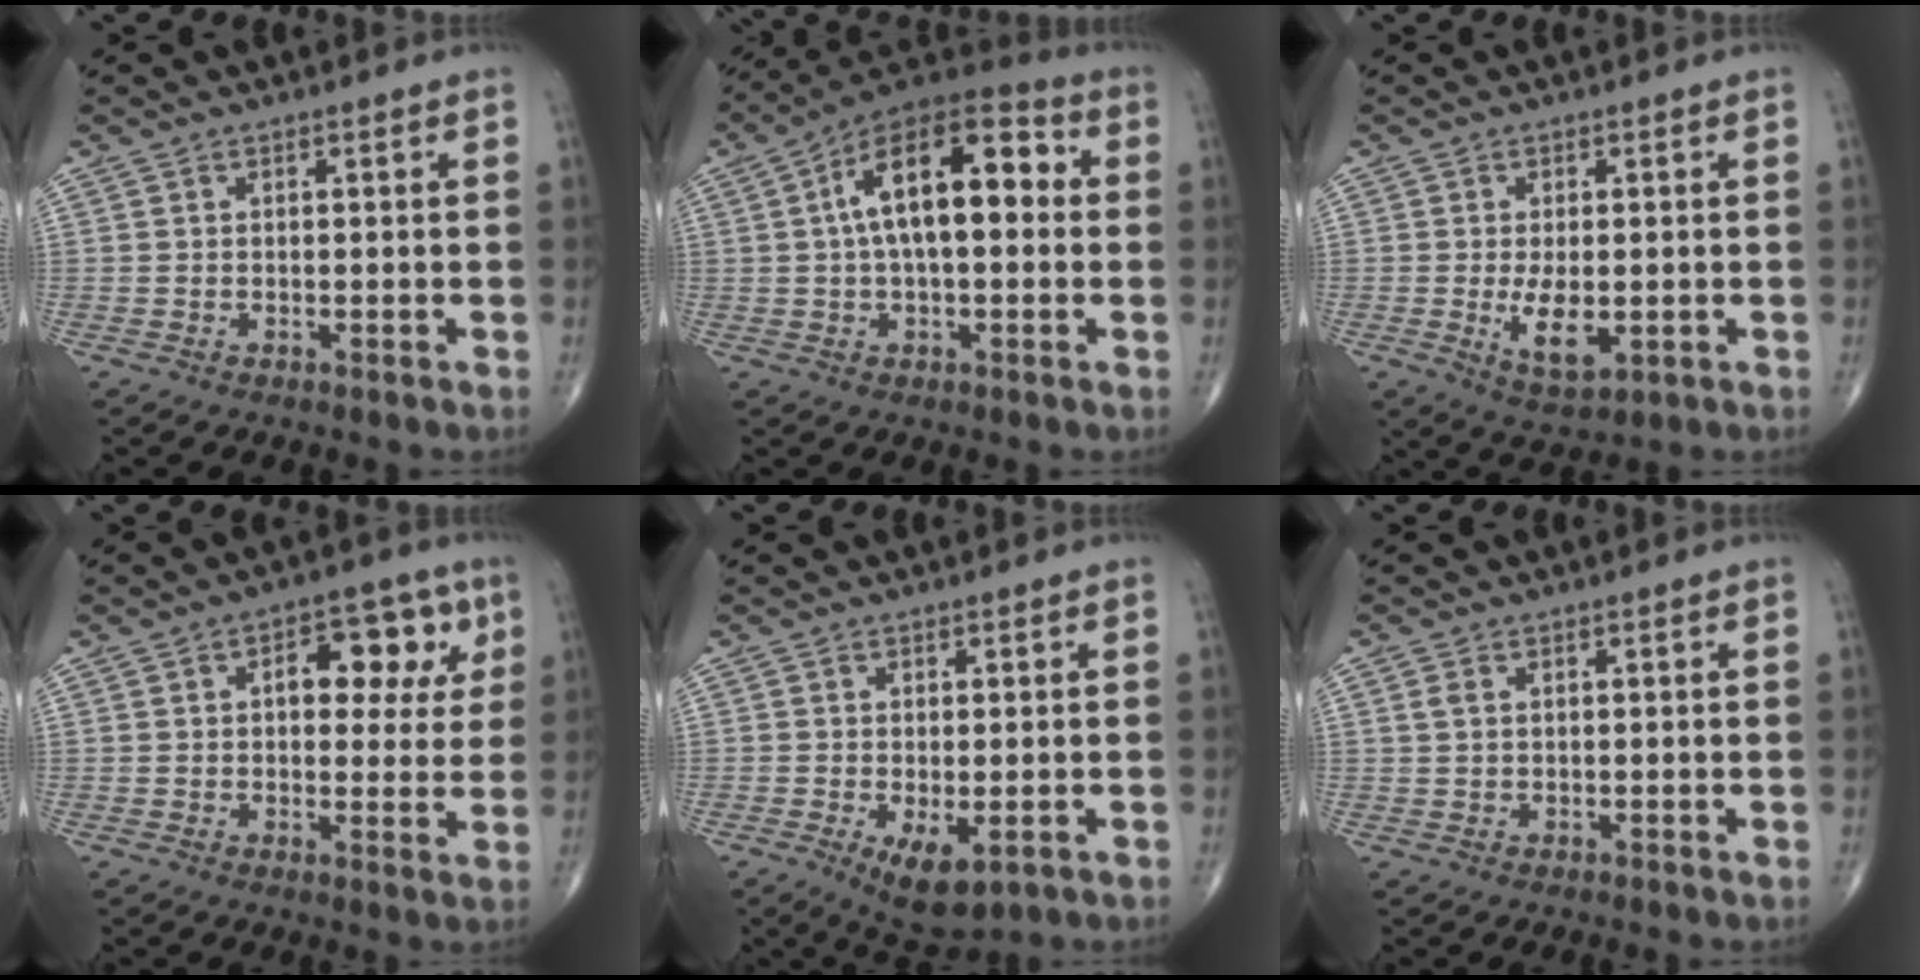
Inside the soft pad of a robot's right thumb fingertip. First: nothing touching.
{"total": 17.3, "force": [2.5, 8.3, 15.0], "torque": [-0.228, 0.042, 0.031]}
{"total": 6.7, "force": [-1.1, 3.2, 5.8], "torque": [-0.098, -0.014, -0.010]}
{"total": 11.1, "force": [3.2, 6.4, 8.5], "torque": [-0.070, 0.008, 0.039]}
{"total": 6.4, "force": [-2.1, 2.8, 5.3], "torque": [-0.085, -0.013, -0.023]}
{"total": 1.7, "force": [0.5, 1.1, 1.2], "torque": [-0.028, 0.004, 0.013]}